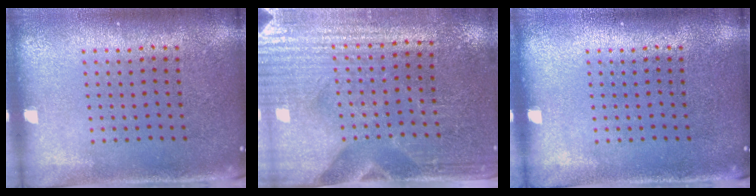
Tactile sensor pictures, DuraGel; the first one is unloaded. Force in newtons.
{"total": 3.6, "press": 3.4, "slide": 1.2}
{"total": 0.0}